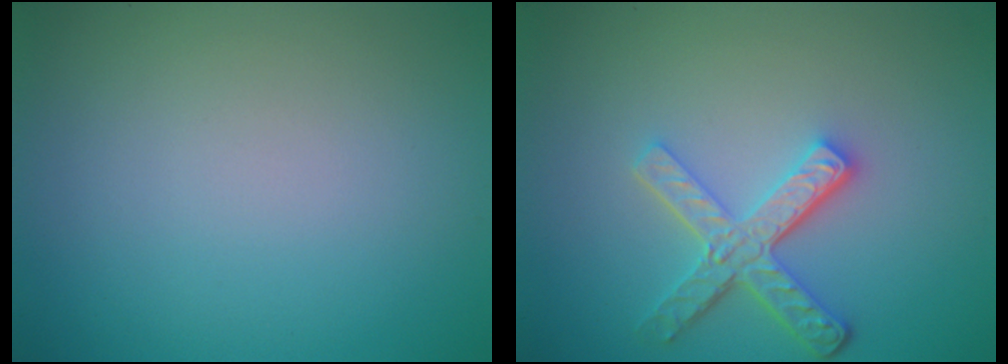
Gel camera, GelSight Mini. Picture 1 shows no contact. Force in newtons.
{"total": 4.2, "press": 3.2, "slide": 2.7}